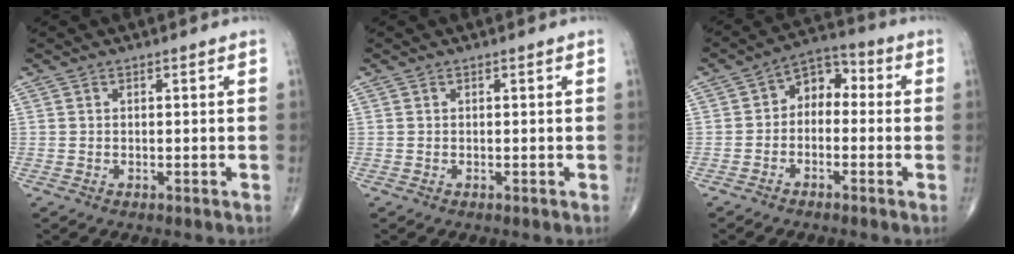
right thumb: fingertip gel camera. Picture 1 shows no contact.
{"total": 0.0}
{"total": 6.7, "force": [-0.5, 4.8, 4.7], "torque": [-0.042, 0.035, -0.029]}